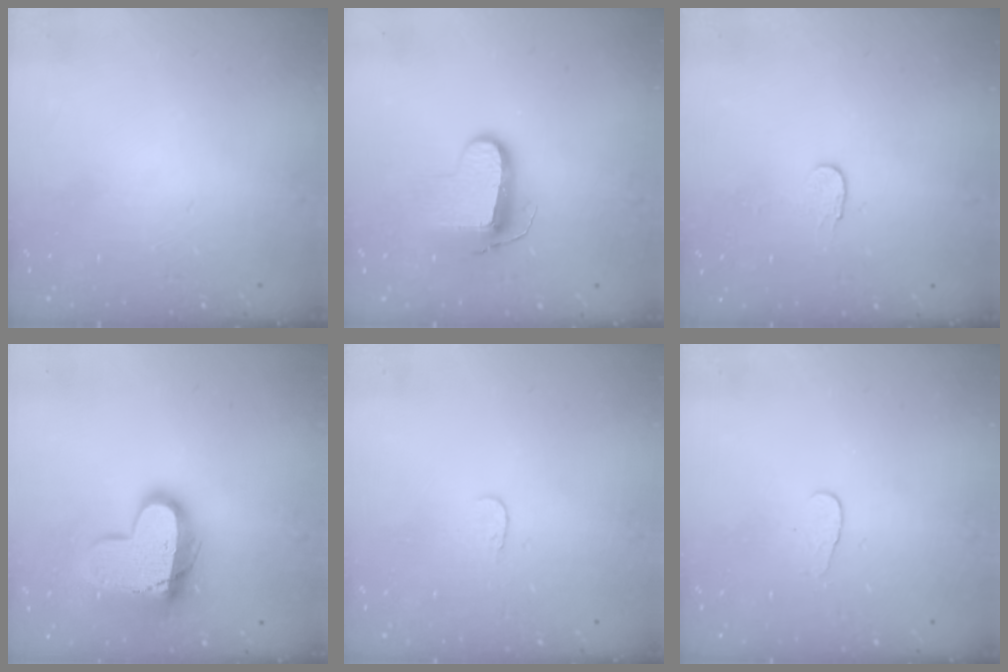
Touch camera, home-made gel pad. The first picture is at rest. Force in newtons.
{"total": 9.3, "press": 9.3, "slide": 0.5}
{"total": 2.9, "press": 2.9, "slide": 0.3}
{"total": 15.3, "press": 15.2, "slide": 1.2}
{"total": 3.6, "press": 3.6, "slide": 0.3}
{"total": 3.3, "press": 3.3, "slide": 0.3}